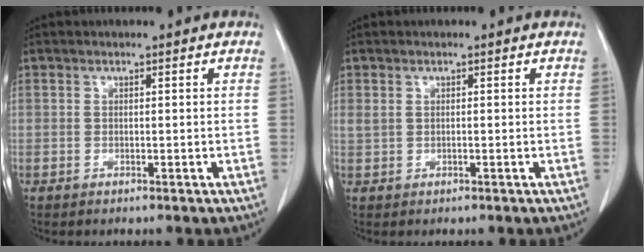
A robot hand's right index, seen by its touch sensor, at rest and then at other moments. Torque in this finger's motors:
{"motor_torque": [-0.06, 0.06, 0.03, 0.01]}